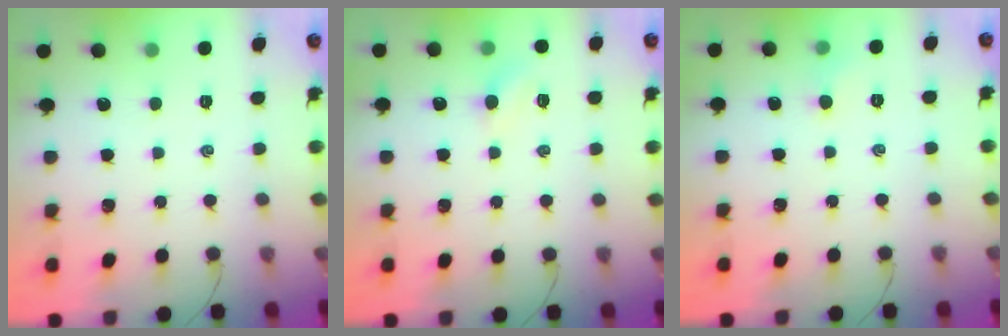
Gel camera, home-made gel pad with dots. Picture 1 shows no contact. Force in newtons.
{"total": 3.6, "press": 3.4, "slide": 1.1}
{"total": 4.1, "press": 3.9, "slide": 1.3}